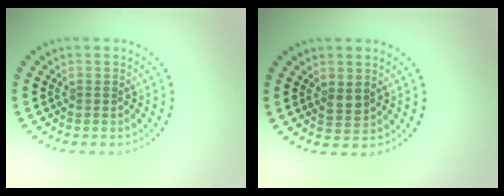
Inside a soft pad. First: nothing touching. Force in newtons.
{"total": 1.4, "press": 1.4, "slide": 0.4}